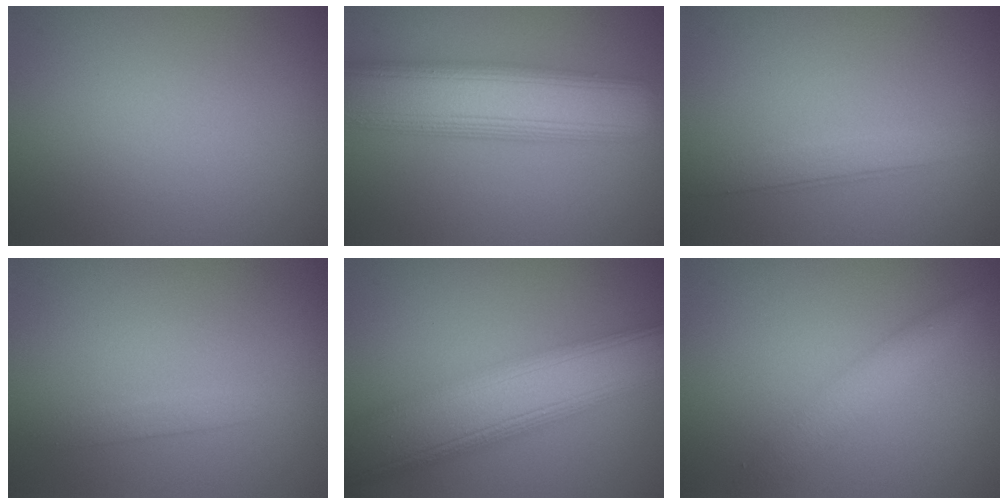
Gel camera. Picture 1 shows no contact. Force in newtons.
{"total": 10.0, "press": 10.0, "slide": 0.3}
{"total": 2.5, "press": 2.5, "slide": 0.1}
{"total": 1.3, "press": 1.3, "slide": 0.1}
{"total": 9.8, "press": 9.8, "slide": 0.4}
{"total": 2.7, "press": 2.7, "slide": 0.2}